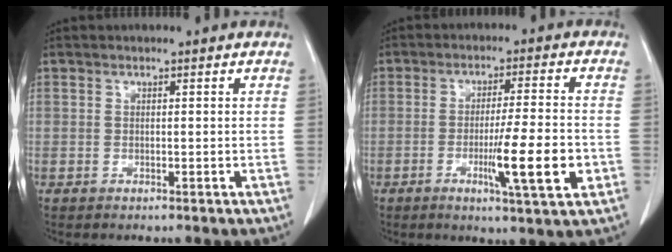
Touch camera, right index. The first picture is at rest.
{"total": 9.8, "force": [-2.9, 0.1, 9.4], "torque": [-0.147, -0.017, -0.045]}